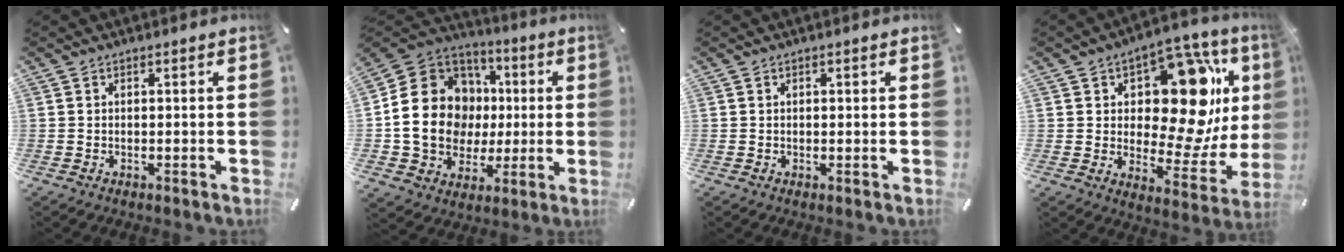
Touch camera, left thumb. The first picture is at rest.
{"total": 20.0, "force": [-0.5, 17.5, 9.8], "torque": [-0.191, 0.002, 0.009]}
{"total": 0.6, "force": [0.1, 0.4, 0.5], "torque": [-0.010, 0.001, 0.001]}
{"total": 21.7, "force": [7.2, 11.6, 16.8], "torque": [-0.227, -0.050, 0.114]}